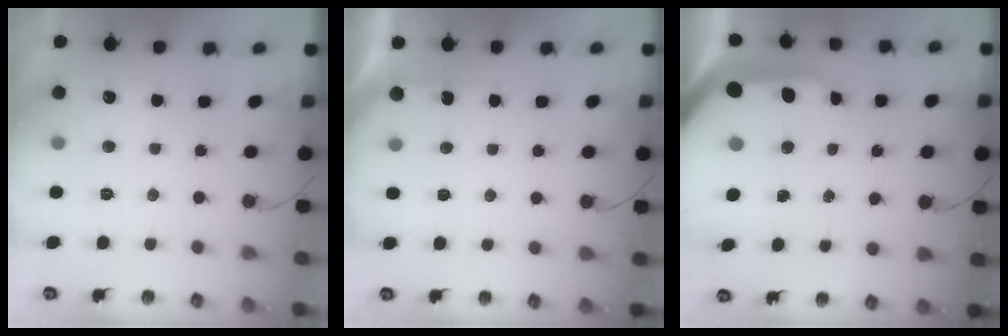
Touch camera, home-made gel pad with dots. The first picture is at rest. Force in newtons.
{"total": 2.3, "press": 2.2, "slide": 0.3}
{"total": 12.0, "press": 11.9, "slide": 1.1}